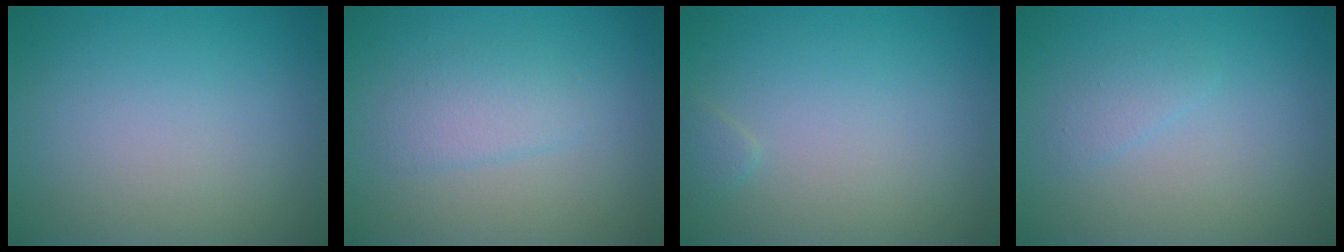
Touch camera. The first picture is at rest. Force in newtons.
{"total": 1.8, "press": 1.8, "slide": 0.1}
{"total": 0.7, "press": 0.7, "slide": 0.0}
{"total": 1.1, "press": 1.1, "slide": 0.1}